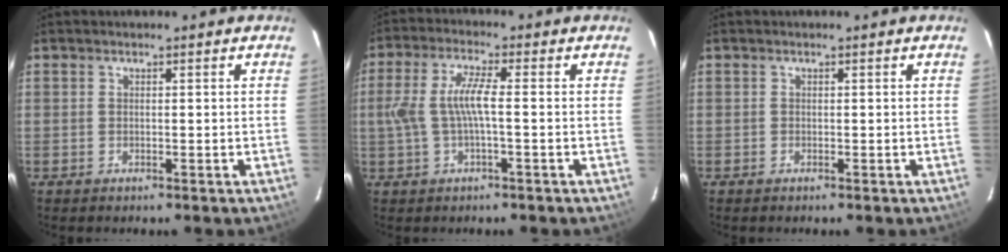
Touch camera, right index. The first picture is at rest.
{"total": 6.8, "force": [-0.7, 1.2, 6.6], "torque": [-0.140, 0.007, -0.009]}
{"total": 0.0}